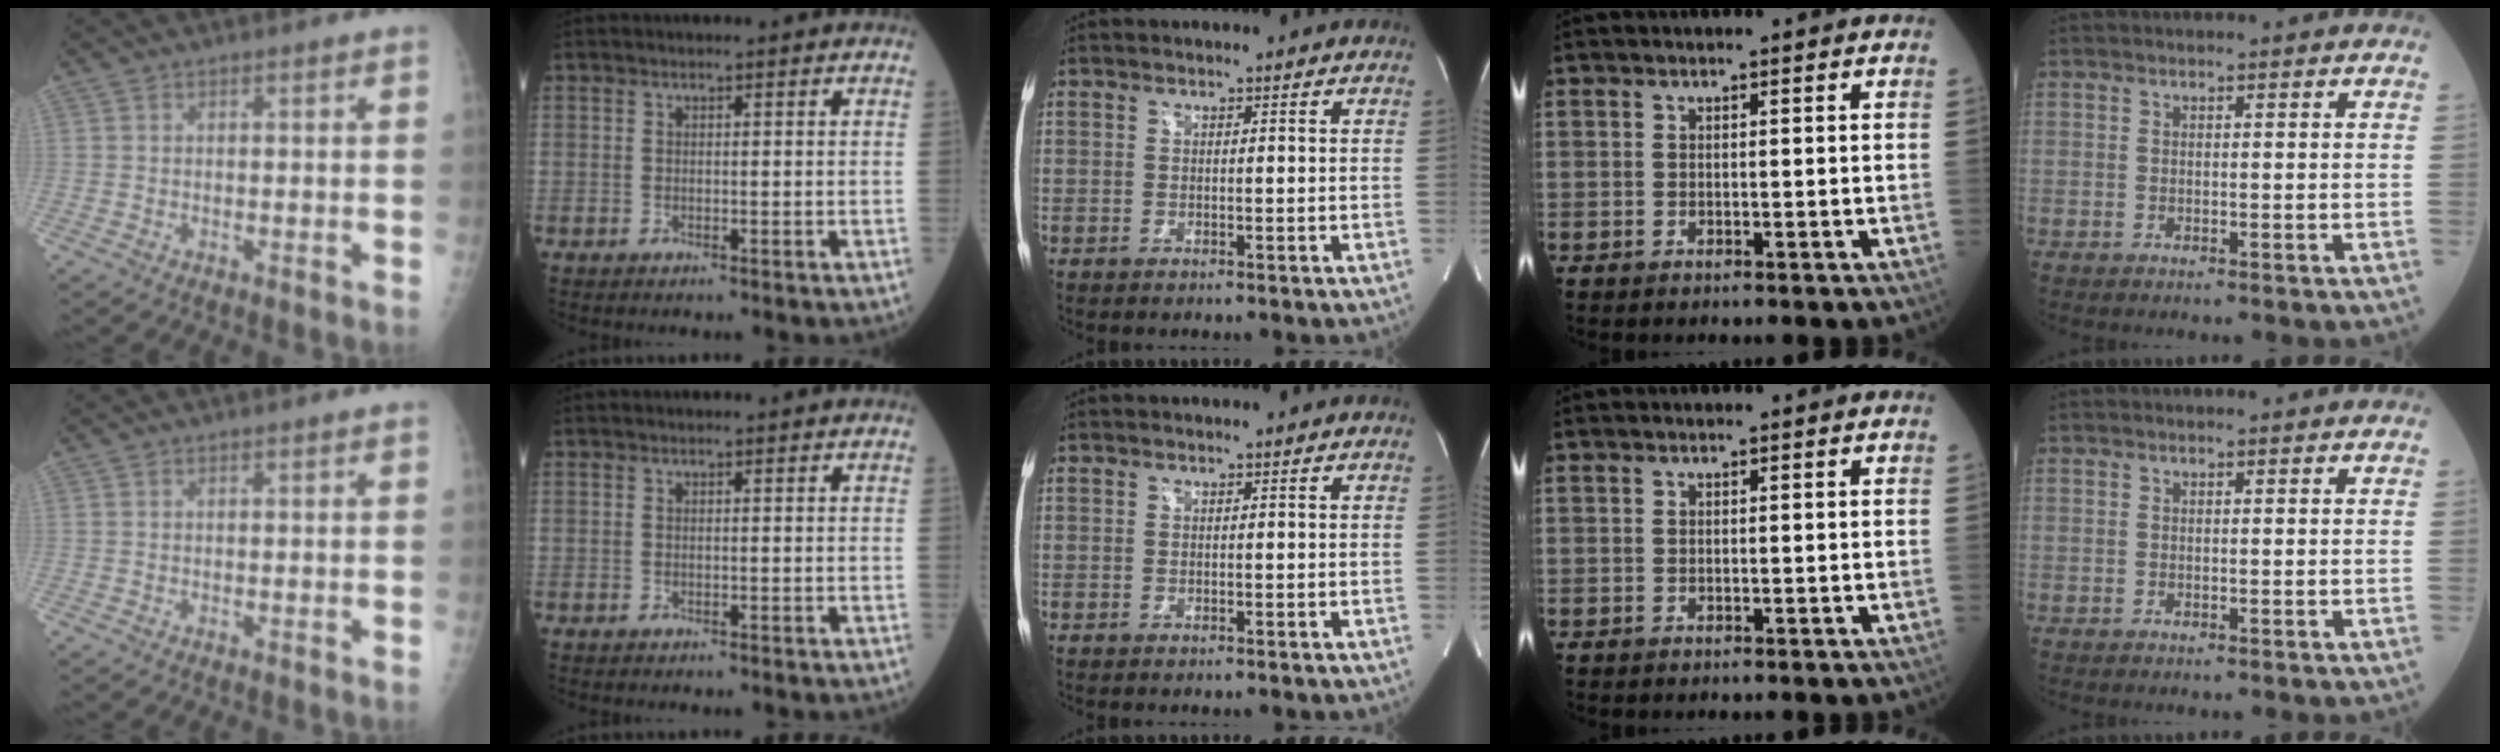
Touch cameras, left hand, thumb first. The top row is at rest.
{}